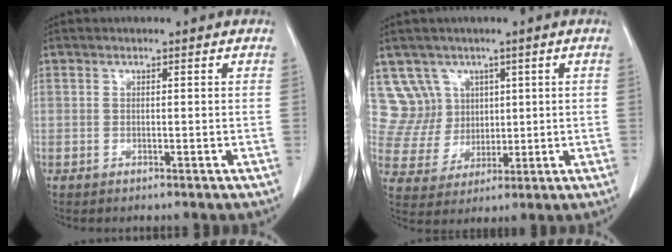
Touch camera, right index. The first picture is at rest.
{"total": 7.7, "force": [3.8, 6.7, -0.2], "torque": [0.004, 0.025, 0.085]}